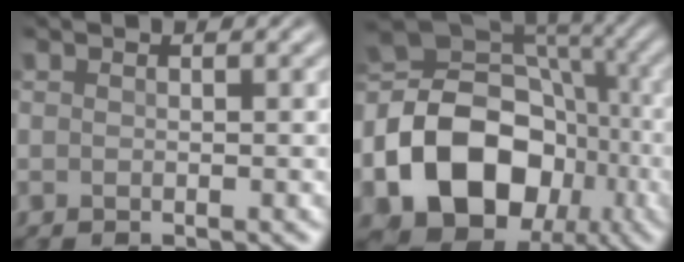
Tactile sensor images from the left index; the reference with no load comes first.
{"total": 16.3, "force": [-4.7, 12.8, 9.0], "torque": [-0.149, -0.014, -0.094]}